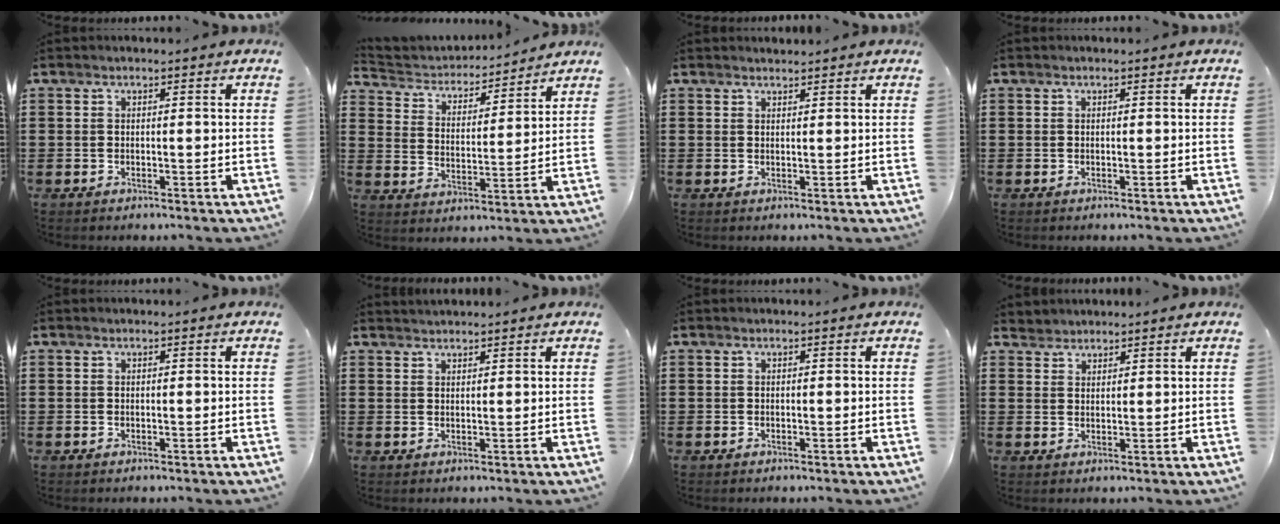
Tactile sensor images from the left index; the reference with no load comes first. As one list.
[{"total": 3.5, "force": [3.3, 0.9, 0.0], "torque": [-0.026, -0.028, 0.050]}, {"total": 1.0, "force": [1.0, 0.1, 0.0], "torque": [-0.002, -0.001, 0.020]}, {"total": 0.0}, {"total": 0.0}, {"total": 1.2, "force": [1.2, 0.1, 0.0], "torque": [-0.002, 0.000, 0.025]}, {"total": 0.0}, {"total": 1.8, "force": [1.7, 0.5, -0.3], "torque": [0.001, 0.003, 0.036]}]